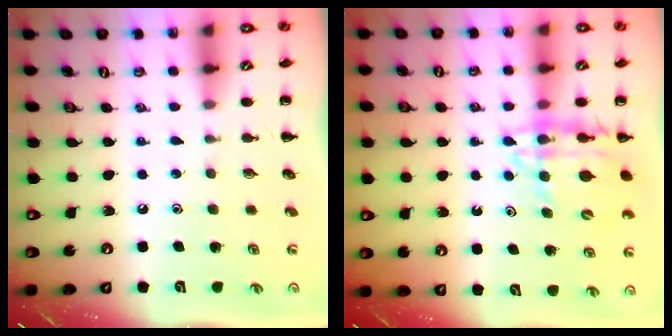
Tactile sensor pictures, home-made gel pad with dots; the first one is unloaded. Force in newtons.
{"total": 12.5, "press": 12.1, "slide": 3.3}